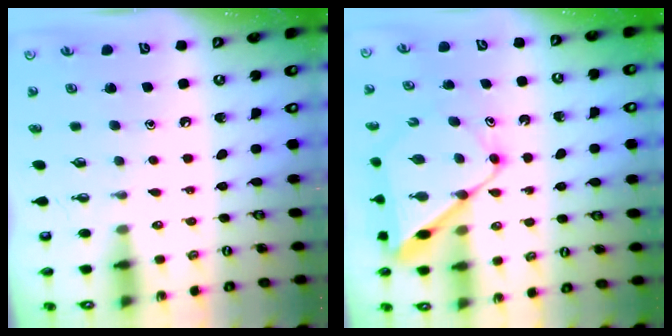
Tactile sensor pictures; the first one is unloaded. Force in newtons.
{"total": 12.7, "press": 12.6, "slide": 1.2}